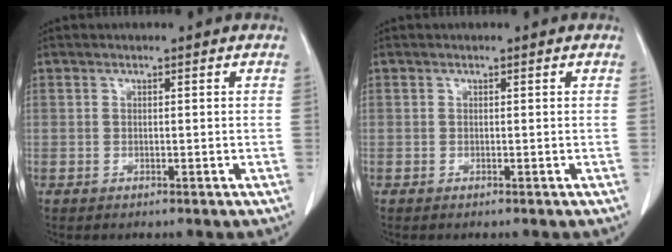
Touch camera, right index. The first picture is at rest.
{"total": 0.0}